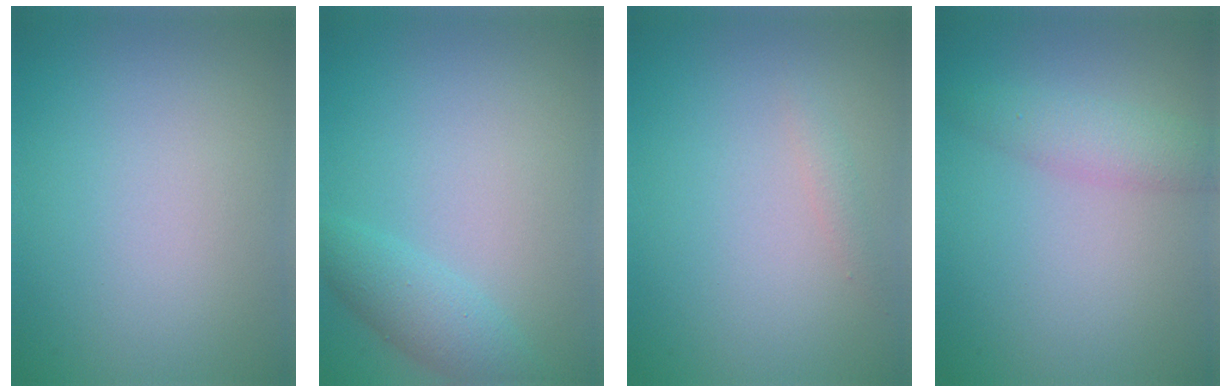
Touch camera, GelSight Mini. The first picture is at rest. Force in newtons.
{"total": 2.6, "press": 2.6, "slide": 0.1}
{"total": 0.8, "press": 0.8, "slide": 0.0}
{"total": 2.7, "press": 2.7, "slide": 0.0}